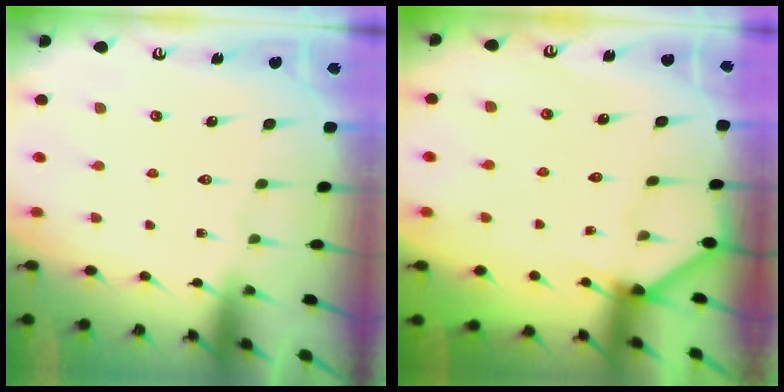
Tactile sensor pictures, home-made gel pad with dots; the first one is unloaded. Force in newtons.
{"total": 2.9, "press": 2.9, "slide": 0.3}